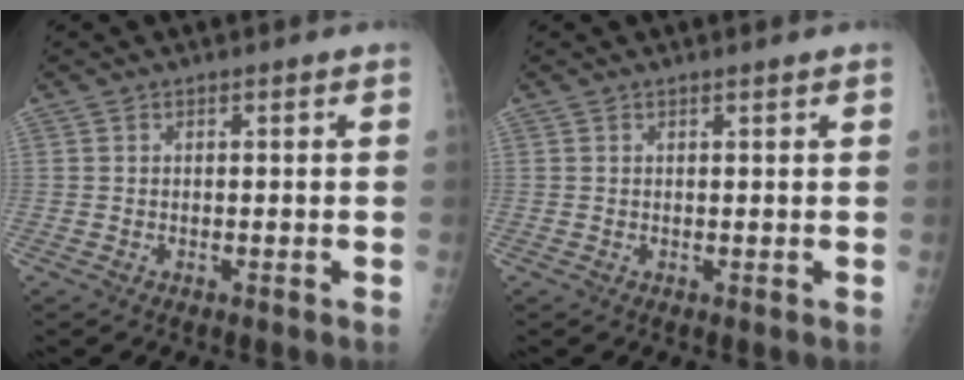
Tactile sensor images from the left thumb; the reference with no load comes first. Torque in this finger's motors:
{"motor_torque": [0.19, -0.17, -0.23, -0.20, -0.02]}